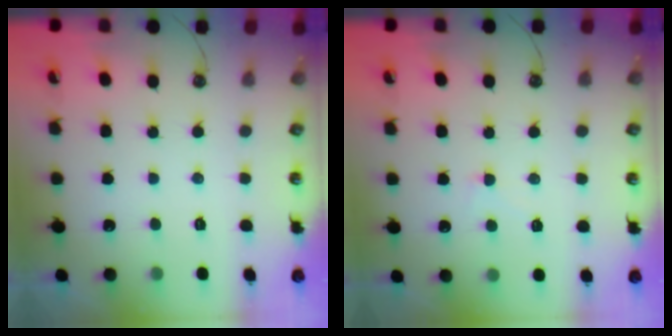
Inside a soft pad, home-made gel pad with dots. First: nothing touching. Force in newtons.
{"total": 1.1, "press": 1.0, "slide": 0.5}